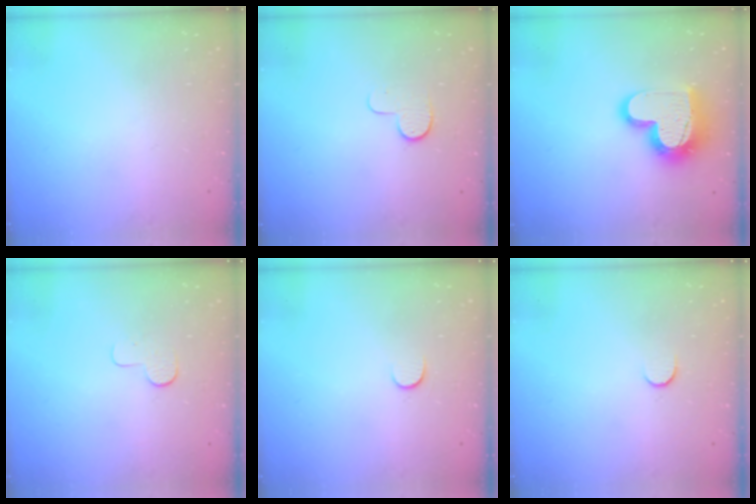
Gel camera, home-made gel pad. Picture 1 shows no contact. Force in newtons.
{"total": 6.9, "press": 6.8, "slide": 0.7}
{"total": 16.8, "press": 16.8, "slide": 1.1}
{"total": 3.7, "press": 3.7, "slide": 0.3}
{"total": 5.0, "press": 4.9, "slide": 0.6}
{"total": 4.8, "press": 4.8, "slide": 0.5}